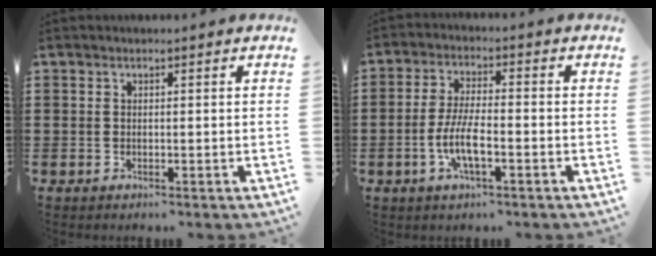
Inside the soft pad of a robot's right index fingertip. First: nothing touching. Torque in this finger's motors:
{"motor_torque": [1.37, 0.76, 0.55, 0.08]}